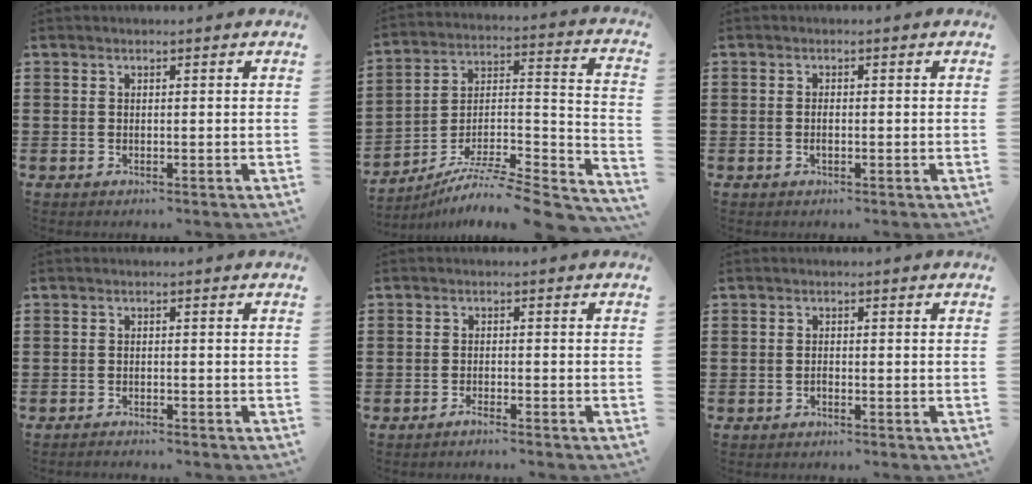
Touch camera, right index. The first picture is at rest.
{"total": 7.8, "force": [-6.4, 0.9, 4.4], "torque": [-0.070, -0.001, -0.128]}
{"total": 1.1, "force": [-0.3, 0.4, 0.9], "torque": [-0.019, -0.004, -0.005]}
{"total": 1.2, "force": [-1.2, 0.0, -0.1], "torque": [-0.002, 0.003, -0.024]}
{"total": 1.6, "force": [-1.5, -0.3, 0.4], "torque": [-0.007, 0.001, -0.029]}
{"total": 0.7, "force": [-0.6, 0.2, 0.3], "torque": [-0.007, -0.002, -0.011]}